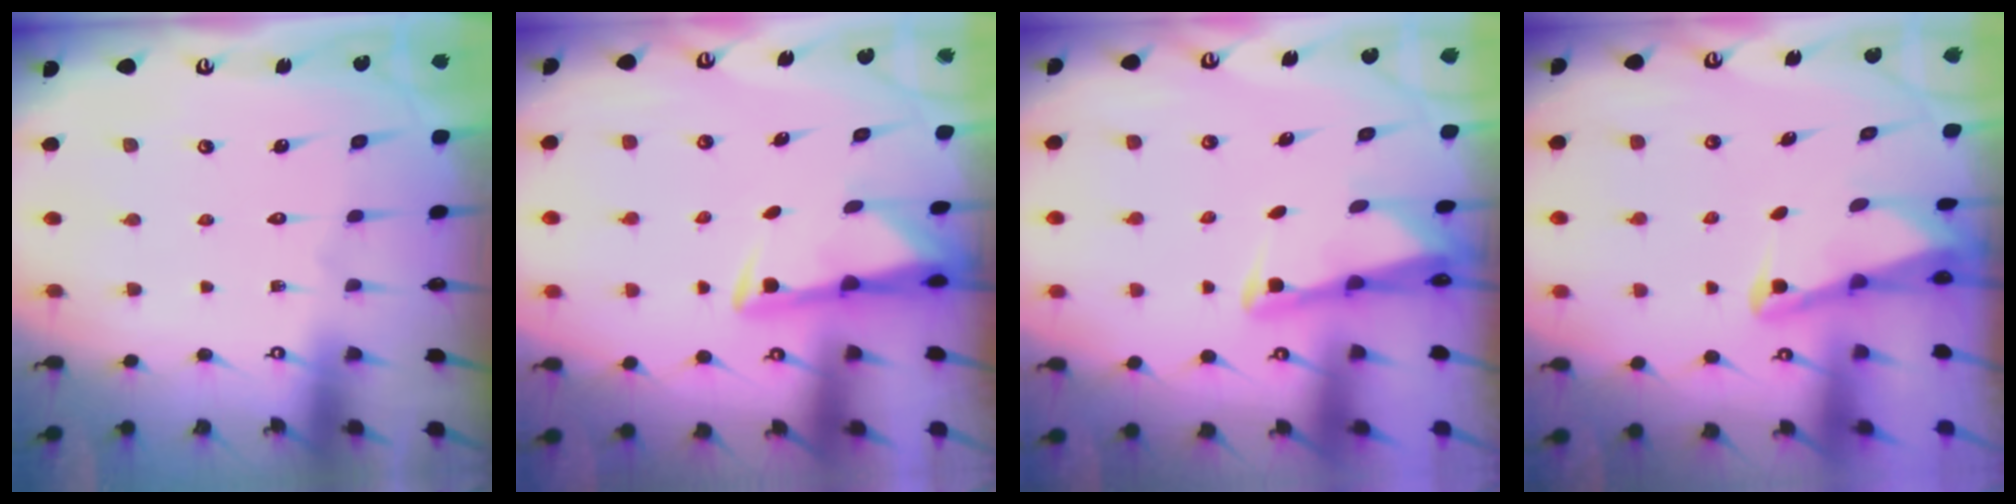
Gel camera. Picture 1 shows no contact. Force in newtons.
{"total": 2.8, "press": 2.7, "slide": 0.5}
{"total": 2.5, "press": 2.5, "slide": 0.3}
{"total": 2.1, "press": 2.1, "slide": 0.3}